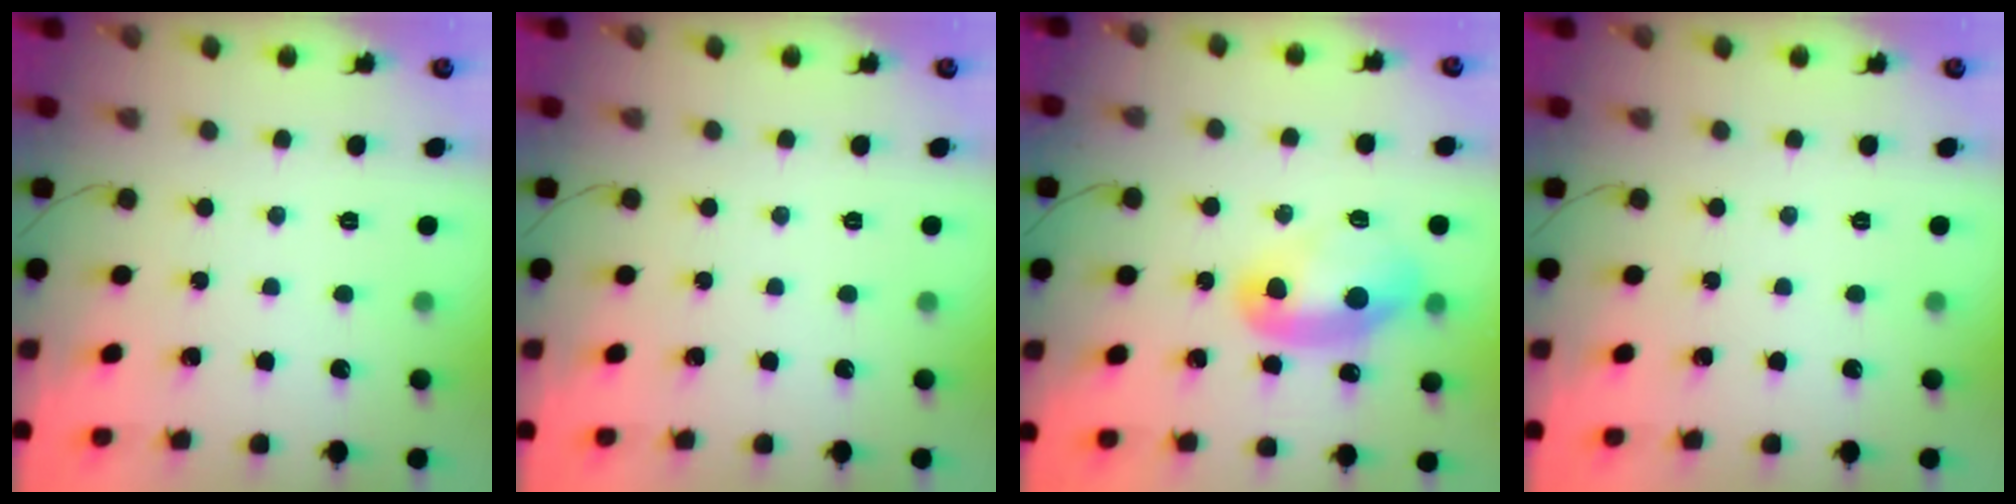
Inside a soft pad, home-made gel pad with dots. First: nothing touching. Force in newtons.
{"total": 0.0}
{"total": 16.4, "press": 12.3, "slide": 10.8}
{"total": 0.0}